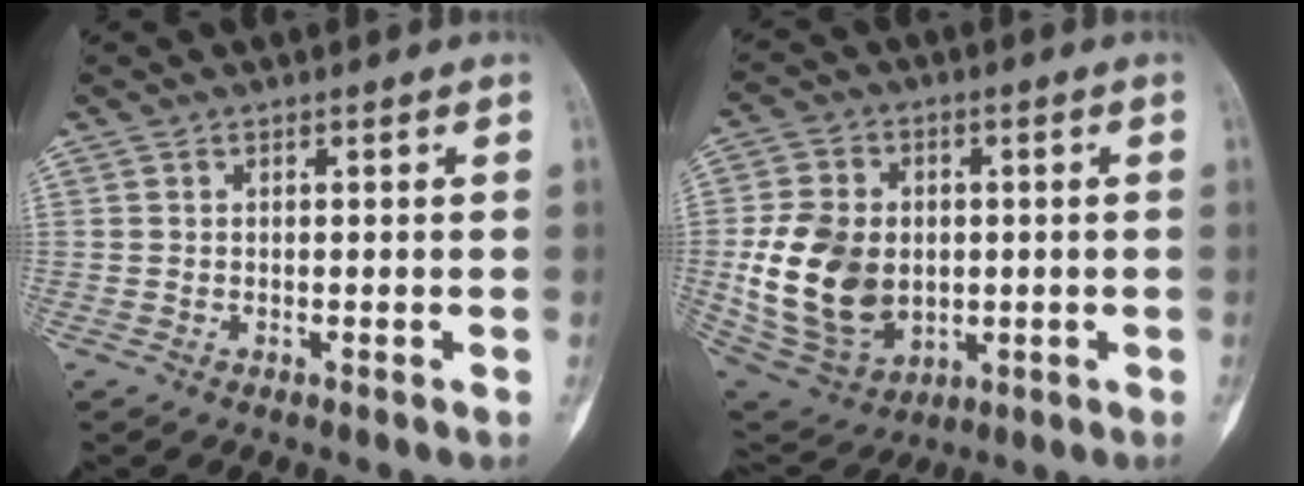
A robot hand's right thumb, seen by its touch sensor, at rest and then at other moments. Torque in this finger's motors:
{"motor_torque": [2.13, 2.37, 0.98, -0.75, 0.58]}